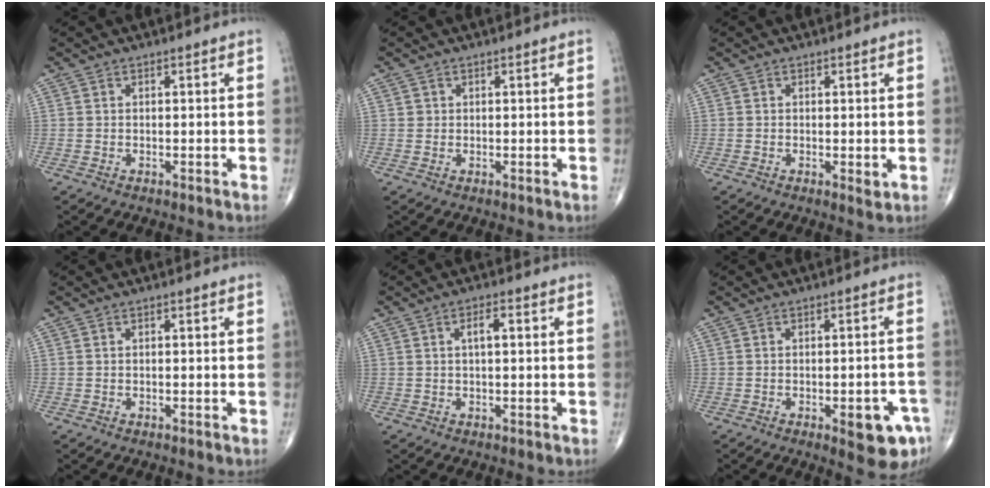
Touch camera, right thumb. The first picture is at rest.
{"total": 0.8, "force": [0.2, 0.8, 0.1], "torque": [0.008, 0.001, 0.003]}
{"total": 1.2, "force": [-0.1, 0.4, 1.2], "torque": [-0.016, -0.005, -0.003]}
{"total": 0.0}
{"total": 2.7, "force": [0.5, 1.0, 2.4], "torque": [-0.039, 0.007, 0.006]}
{"total": 8.1, "force": [-3.6, 2.8, 6.7], "torque": [-0.064, 0.016, -0.038]}